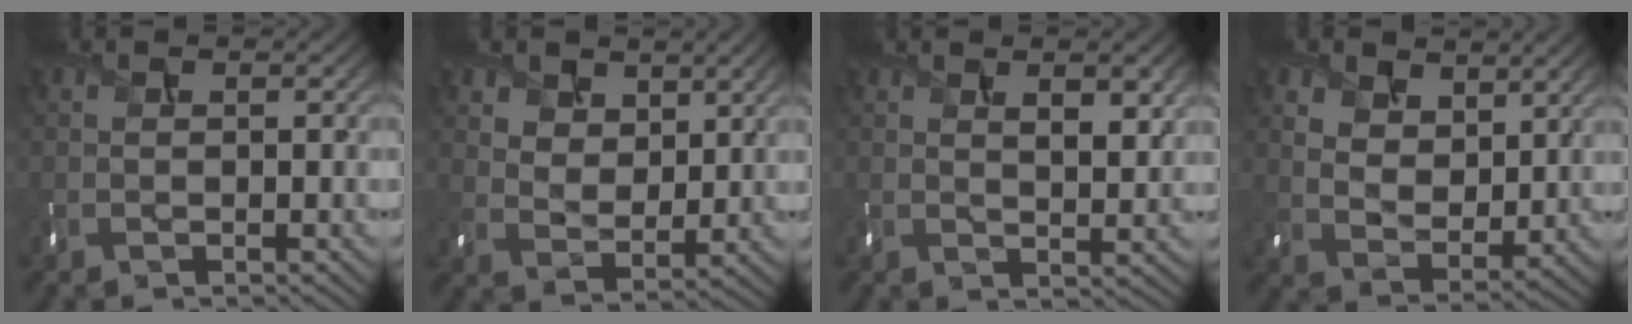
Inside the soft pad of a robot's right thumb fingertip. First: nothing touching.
{"total": 5.4, "force": [3.5, 3.4, 2.5], "torque": [-0.065, -0.015, 0.068]}
{"total": 5.0, "force": [2.4, 1.9, 4.1], "torque": [-0.068, -0.002, 0.042]}
{"total": 7.8, "force": [5.0, 4.6, 3.9], "torque": [-0.101, -0.020, 0.099]}